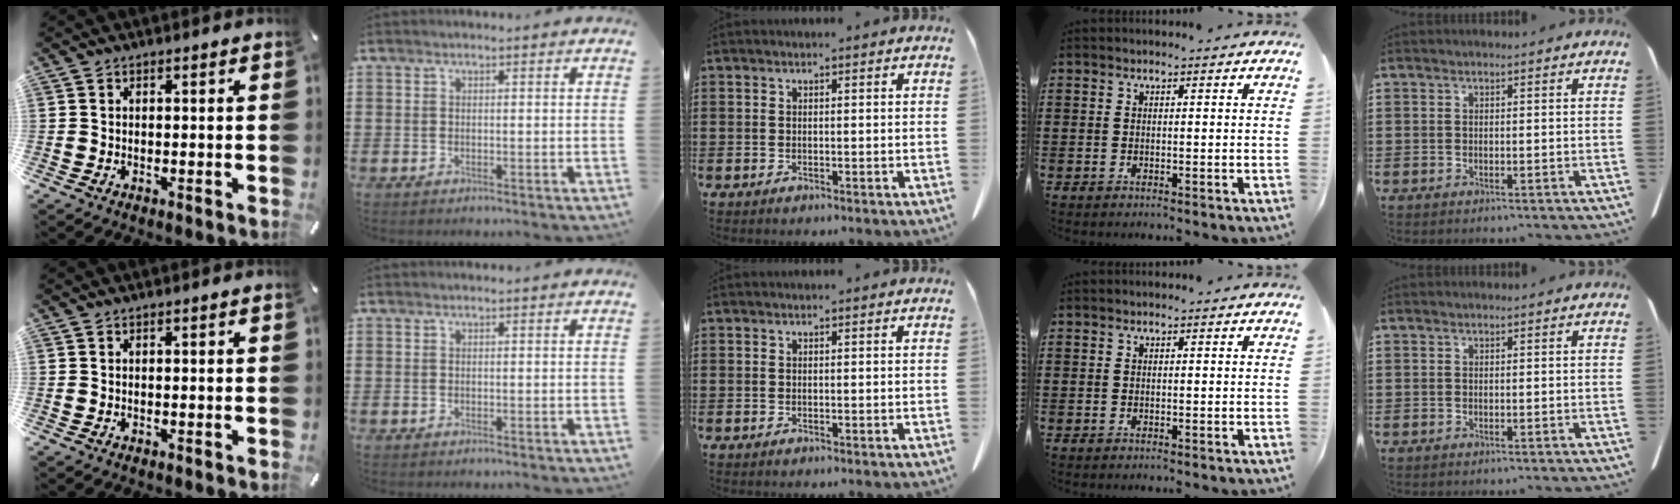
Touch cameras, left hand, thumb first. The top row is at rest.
{}